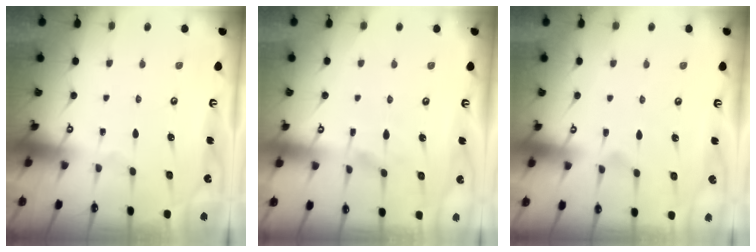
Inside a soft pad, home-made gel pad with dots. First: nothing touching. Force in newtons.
{"total": 4.9, "press": 4.7, "slide": 1.3}
{"total": 2.3, "press": 2.1, "slide": 1.0}